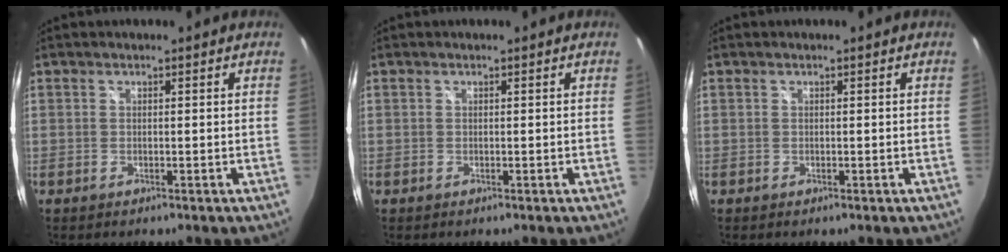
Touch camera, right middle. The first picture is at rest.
{"total": 0.0}
{"total": 0.0}